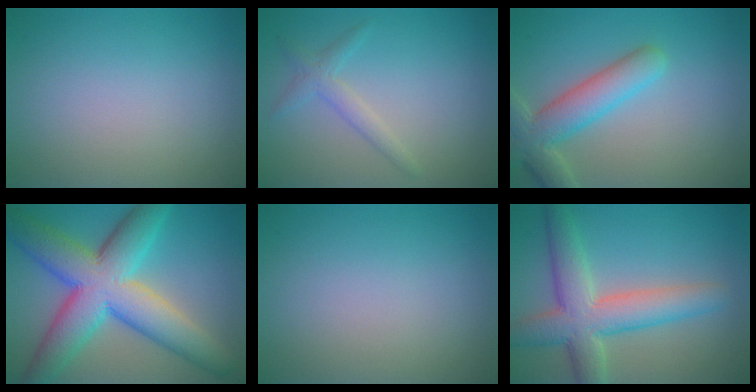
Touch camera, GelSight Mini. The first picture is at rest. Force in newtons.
{"total": 1.8, "press": 1.8, "slide": 0.0}
{"total": 5.5, "press": 5.5, "slide": 0.4}
{"total": 11.5, "press": 11.5, "slide": 0.5}
{"total": 0.0}
{"total": 7.0, "press": 7.0, "slide": 0.4}